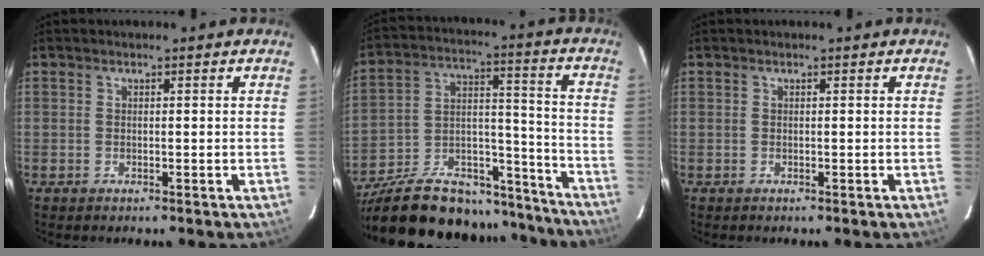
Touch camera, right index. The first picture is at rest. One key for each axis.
{"total": 30.2, "fx": -24.6, "fy": 11.6, "fz": 13.2, "tx": -0.248, "ty": 0.032, "tz": -0.349}
{"total": 0.0}